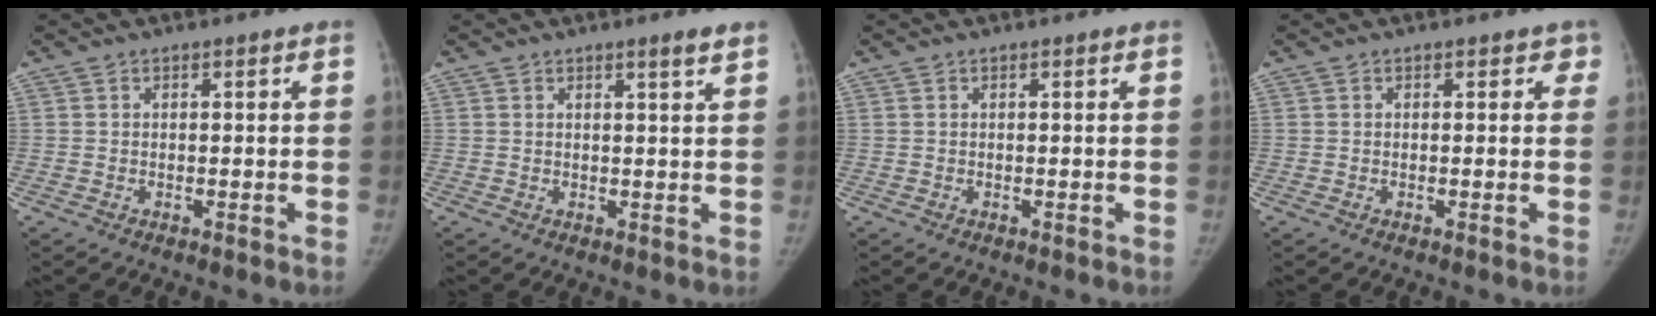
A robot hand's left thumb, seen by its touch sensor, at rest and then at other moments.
{"total": 1.9, "force": [1.4, -0.2, 1.2], "torque": [-0.018, -0.012, 0.020]}
{"total": 0.0}
{"total": 1.4, "force": [0.7, 1.0, 0.6], "torque": [0.018, 0.001, -0.001]}